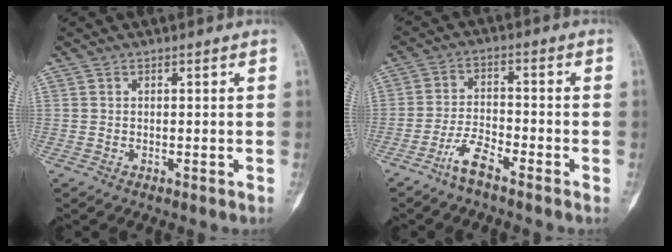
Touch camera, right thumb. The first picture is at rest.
{"total": 5.4, "force": [-4.0, 1.3, 3.3], "torque": [-0.072, 0.022, -0.079]}